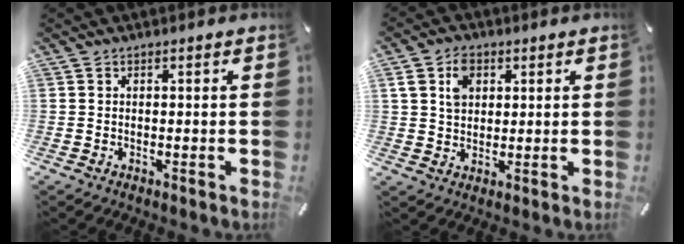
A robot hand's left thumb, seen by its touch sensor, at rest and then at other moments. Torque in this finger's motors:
{"motor_torque": [0.87, 0.87, 0.11, -0.11, 0.29]}